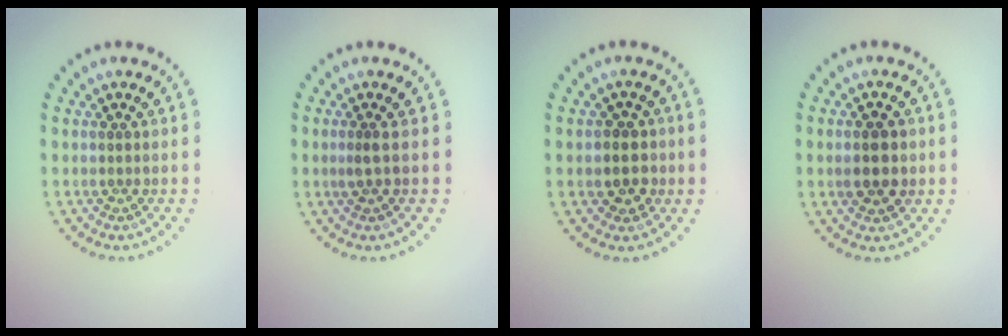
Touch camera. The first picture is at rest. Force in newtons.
{"total": 1.0, "press": 0.6, "slide": 0.8}
{"total": 2.7, "press": 2.6, "slide": 1.0}
{"total": 3.1, "press": 3.1, "slide": 0.2}